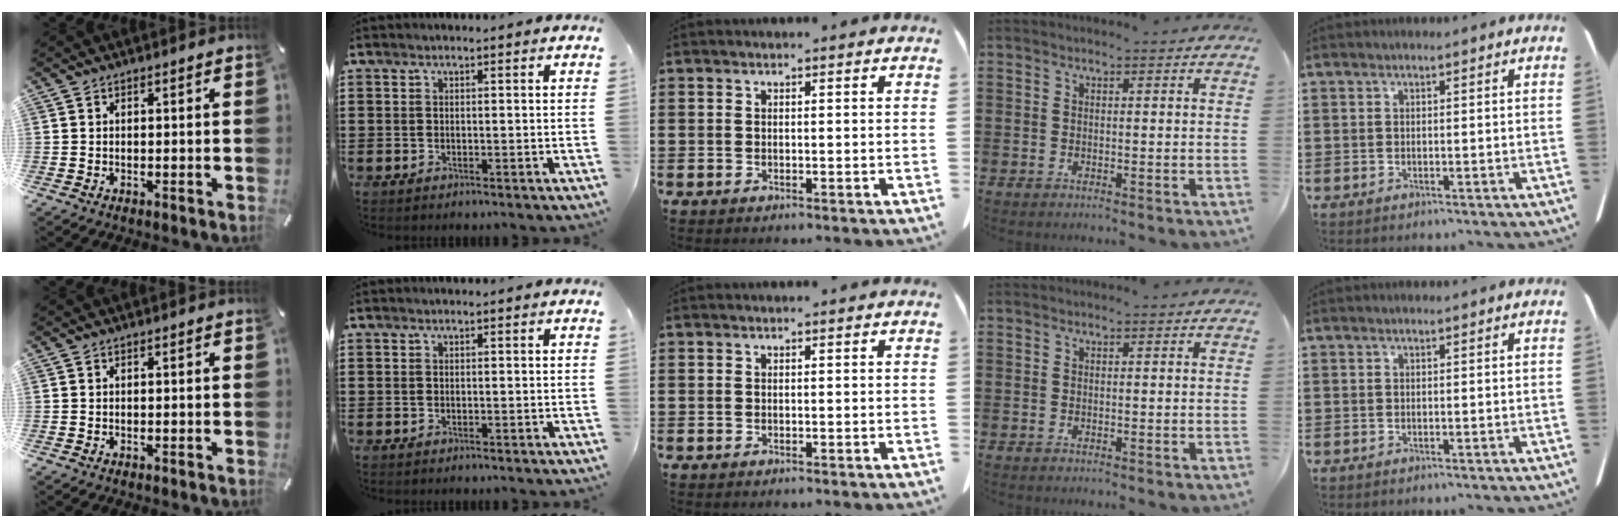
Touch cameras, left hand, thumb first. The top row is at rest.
{}